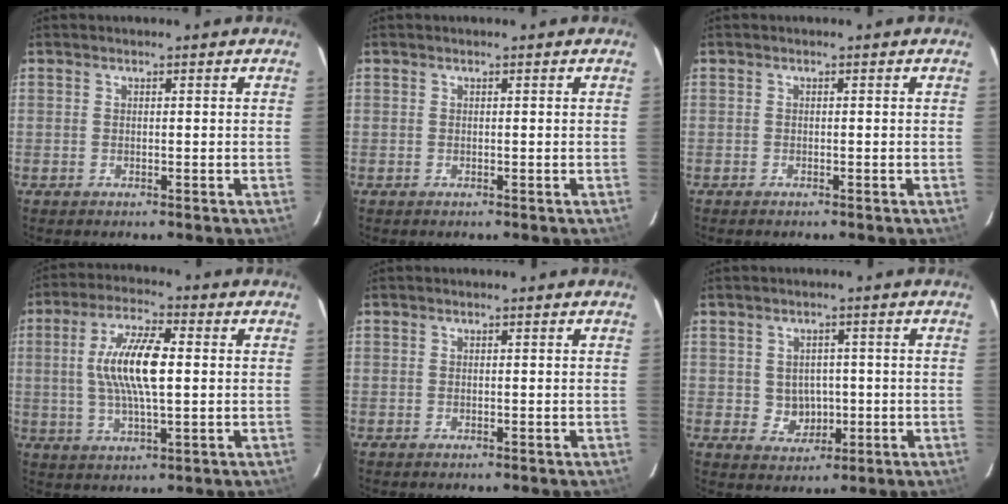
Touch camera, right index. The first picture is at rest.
{"total": 0.0}
{"total": 0.5, "force": [-0.5, 0.0, 0.2], "torque": [-0.004, -0.001, -0.010]}
{"total": 11.5, "force": [1.0, 3.2, 11.1], "torque": [-0.216, 0.008, 0.020]}
{"total": 0.0}
{"total": 4.8, "force": [-0.3, 4.4, 1.7], "torque": [-0.037, 0.012, 0.010]}